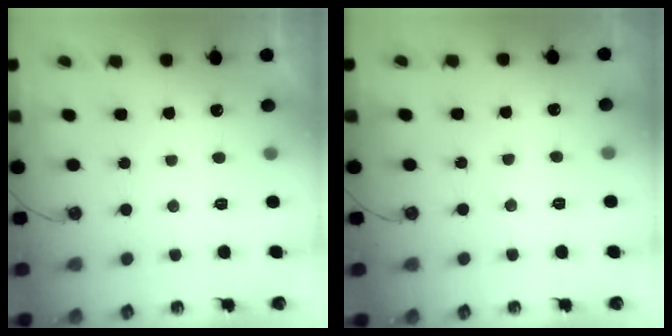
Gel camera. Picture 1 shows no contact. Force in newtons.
{"total": 4.9, "press": 4.8, "slide": 0.7}